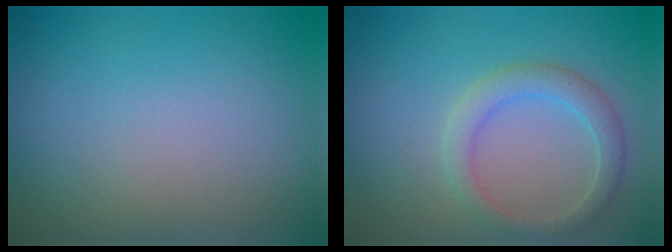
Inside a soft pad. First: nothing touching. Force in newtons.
{"total": 2.7, "press": 2.7, "slide": 0.2}